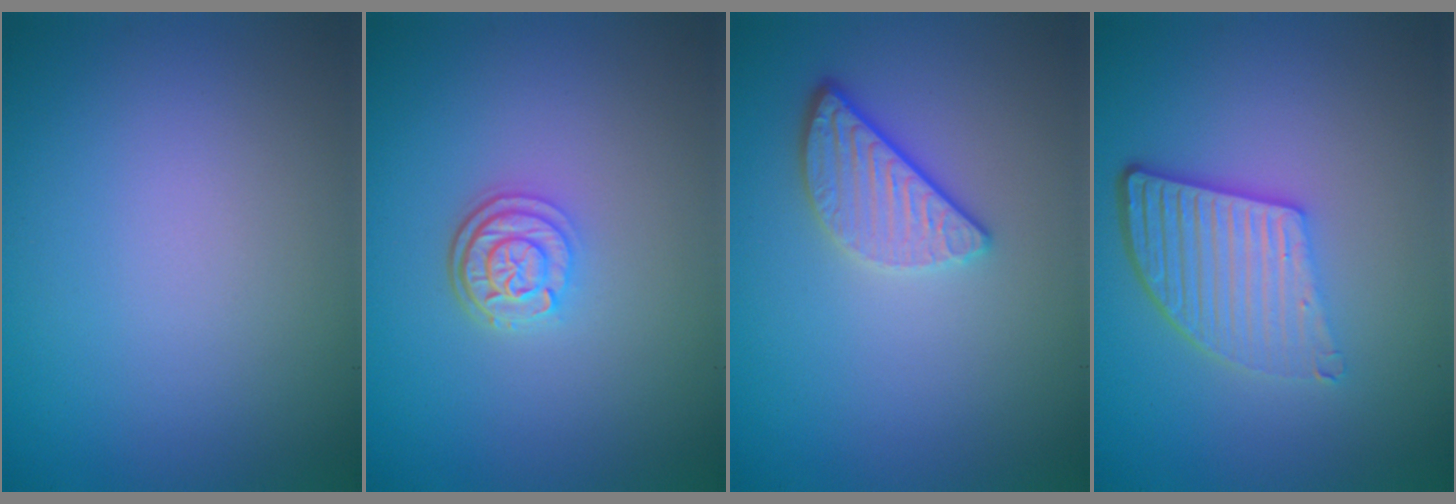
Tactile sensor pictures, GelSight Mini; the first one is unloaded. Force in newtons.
{"total": 3.1, "press": 2.4, "slide": 1.8}
{"total": 3.2, "press": 2.7, "slide": 1.7}
{"total": 5.3, "press": 3.8, "slide": 3.7}